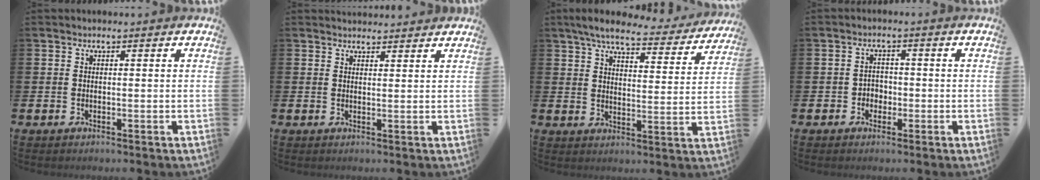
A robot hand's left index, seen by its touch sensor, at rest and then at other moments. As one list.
[{"total": 2.1, "force": [2.1, 0.4, -0.1], "torque": [0.005, -0.010, 0.037]}, {"total": 6.9, "force": [6.2, 1.1, 2.8], "torque": [-0.068, -0.032, 0.103]}, {"total": 2.2, "force": [-1.0, 1.9, 0.6], "torque": [-0.014, 0.006, -0.024]}]